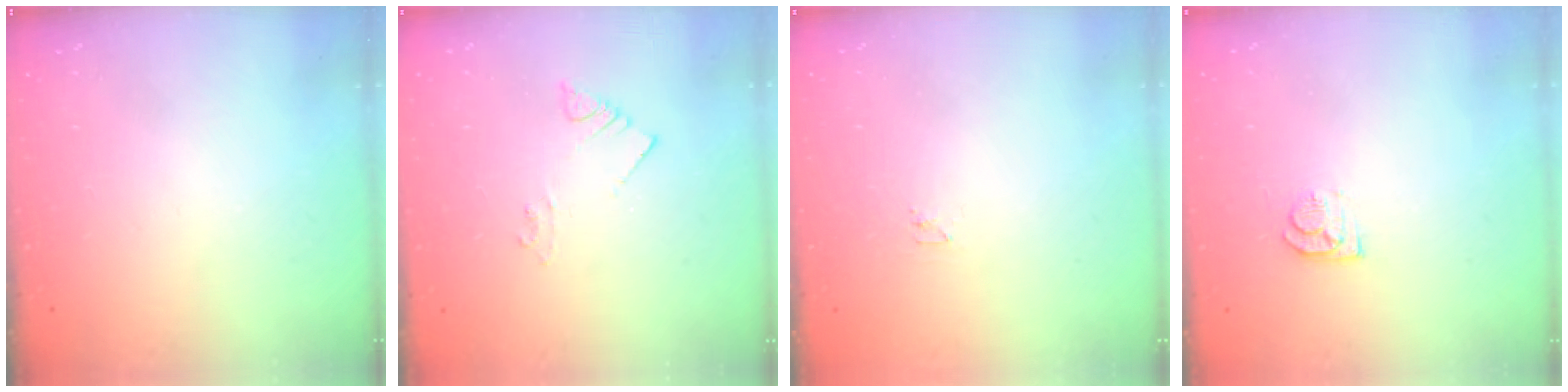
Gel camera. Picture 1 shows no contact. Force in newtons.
{"total": 1.9, "press": 1.9, "slide": 0.3}
{"total": 2.4, "press": 2.4, "slide": 0.3}
{"total": 6.1, "press": 6.1, "slide": 0.4}